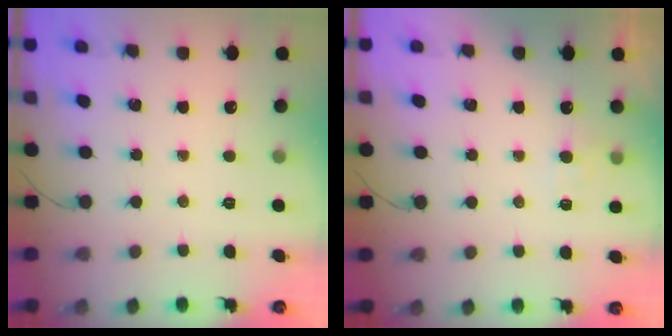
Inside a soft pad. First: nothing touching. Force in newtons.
{"total": 2.5, "press": 2.1, "slide": 1.5}